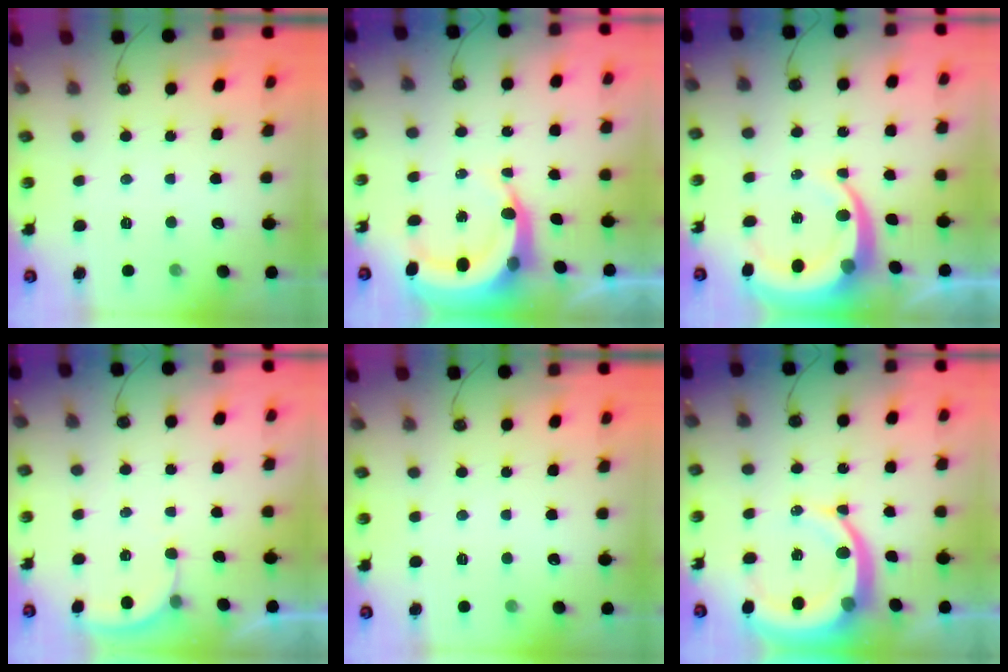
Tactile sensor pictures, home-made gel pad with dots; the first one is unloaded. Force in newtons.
{"total": 7.5, "press": 7.4, "slide": 1.0}
{"total": 8.8, "press": 8.8, "slide": 1.1}
{"total": 2.3, "press": 2.3, "slide": 0.2}
{"total": 0.0}
{"total": 13.1, "press": 13.0, "slide": 1.5}